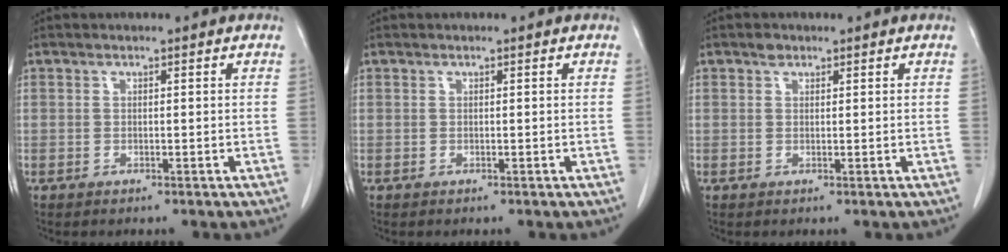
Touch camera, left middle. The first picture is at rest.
{"total": 0.0}
{"total": 1.0, "force": [0.7, 0.6, 0.3], "torque": [-0.005, 0.001, 0.011]}